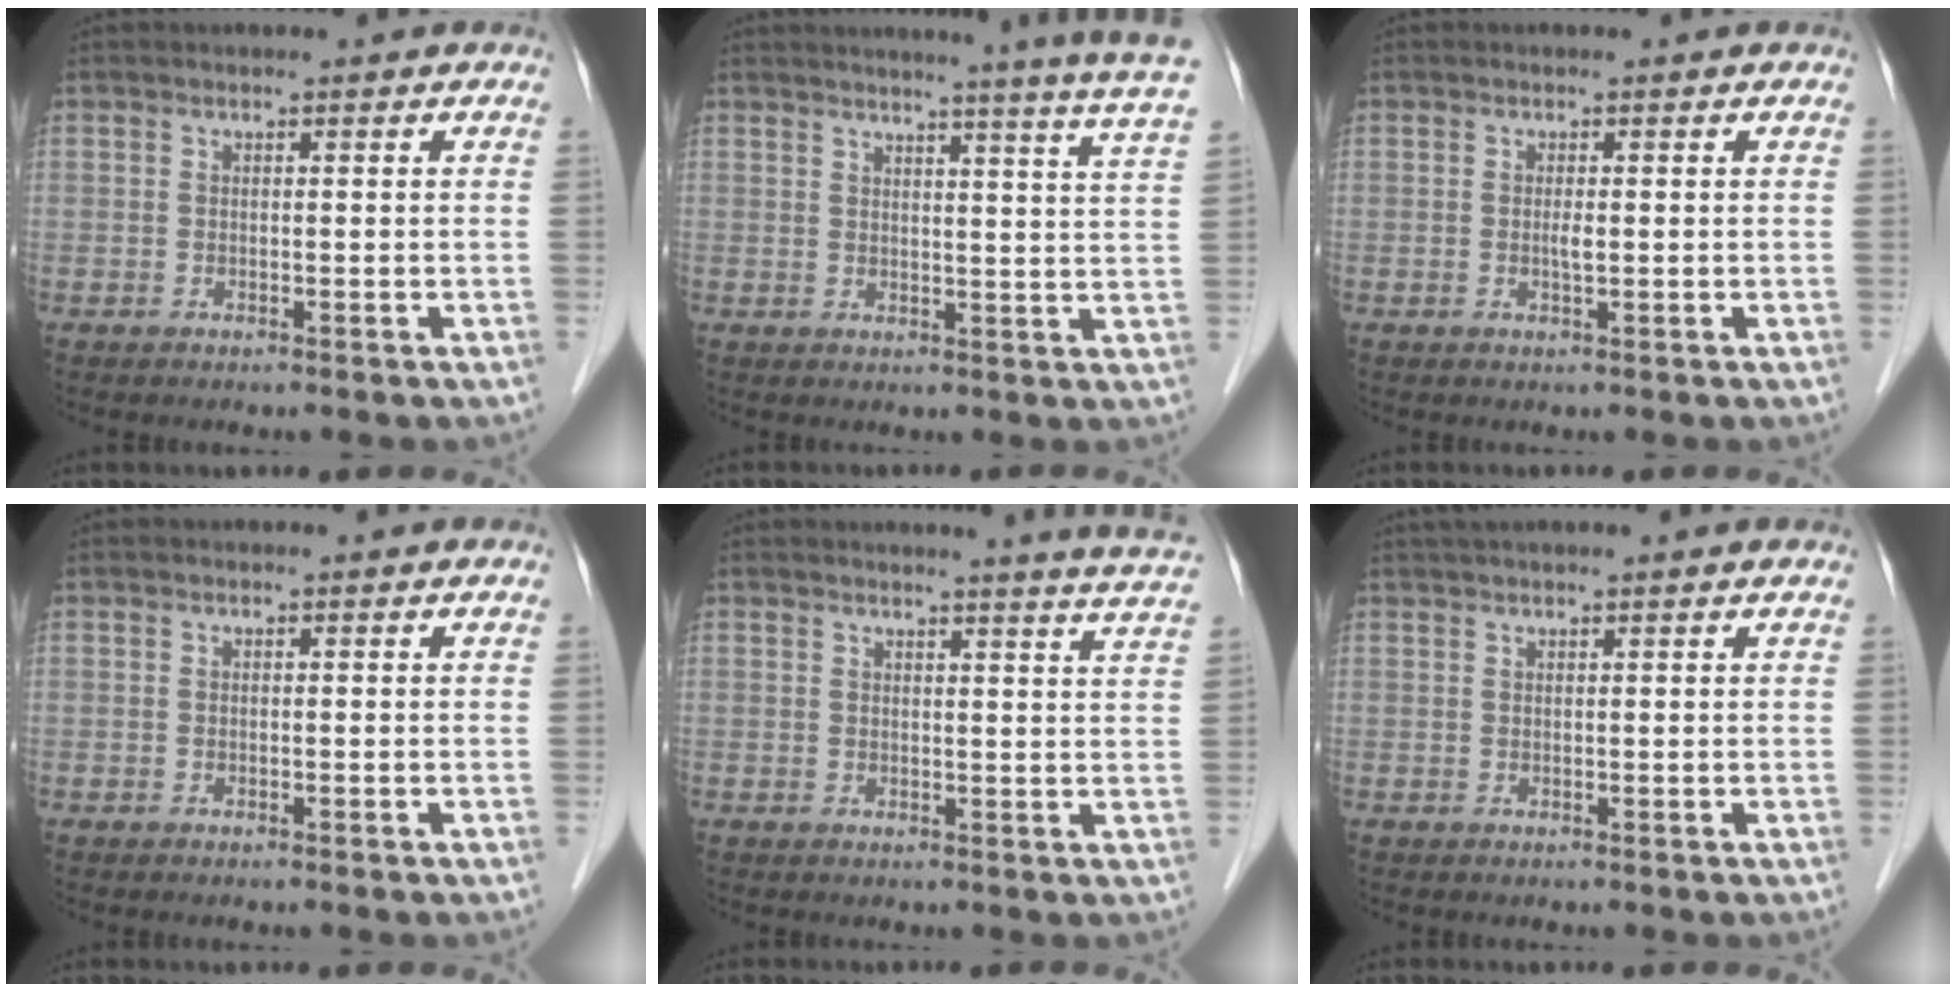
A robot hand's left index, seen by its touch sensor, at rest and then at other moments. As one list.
[{"total": 14.9, "force": [13.2, -2.1, 6.7], "torque": [-0.094, -0.063, 0.137]}, {"total": 1.0, "force": [0.0, 0.1, 1.0], "torque": [-0.020, -0.003, 0.000]}, {"total": 0.0}, {"total": 9.5, "force": [8.8, -1.7, 3.1], "torque": [-0.035, -0.044, 0.080]}, {"total": 4.3, "force": [3.7, -0.5, 2.2], "torque": [-0.025, 0.038, 0.059]}]